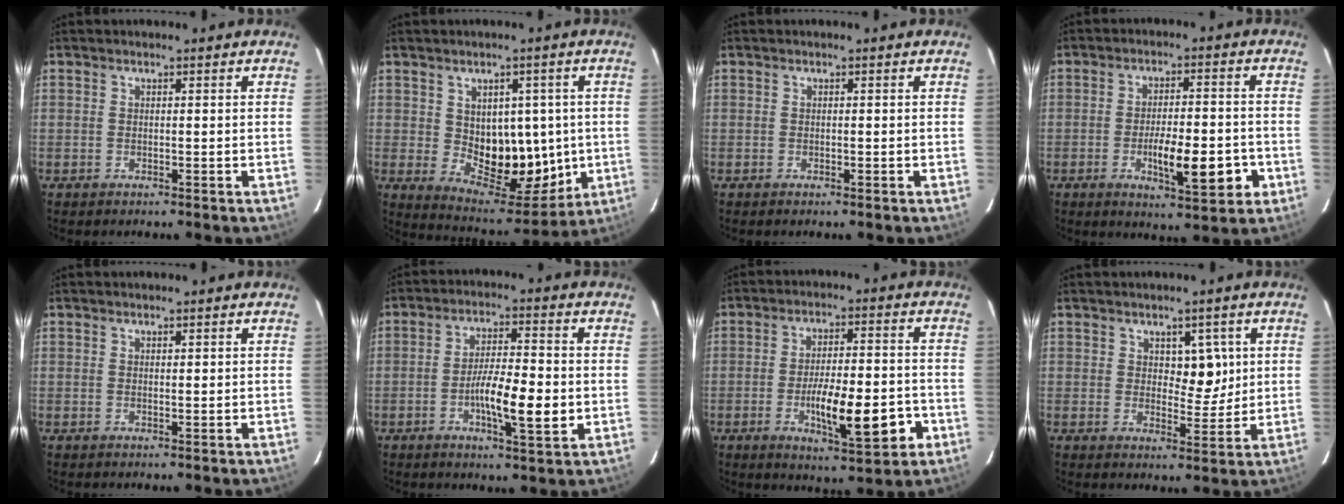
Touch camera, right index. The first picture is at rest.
{"total": 13.6, "force": [-0.1, 7.9, 11.0], "torque": [-0.161, 0.005, 0.026]}
{"total": 0.5, "force": [-0.2, 0.3, 0.4], "torque": [-0.013, -0.001, -0.003]}
{"total": 10.7, "force": [-3.5, 2.9, 9.7], "torque": [-0.149, 0.001, -0.049]}
{"total": 0.7, "force": [0.2, 0.4, 0.6], "torque": [-0.014, -0.001, 0.004]}
{"total": 9.8, "force": [-2.1, 2.0, 9.4], "torque": [-0.165, 0.003, -0.035]}
{"total": 13.4, "force": [-4.4, 3.4, 12.1], "torque": [-0.191, 0.001, -0.064]}
{"total": 5.5, "force": [1.6, 3.1, 4.2], "torque": [-0.056, 0.006, 0.030]}